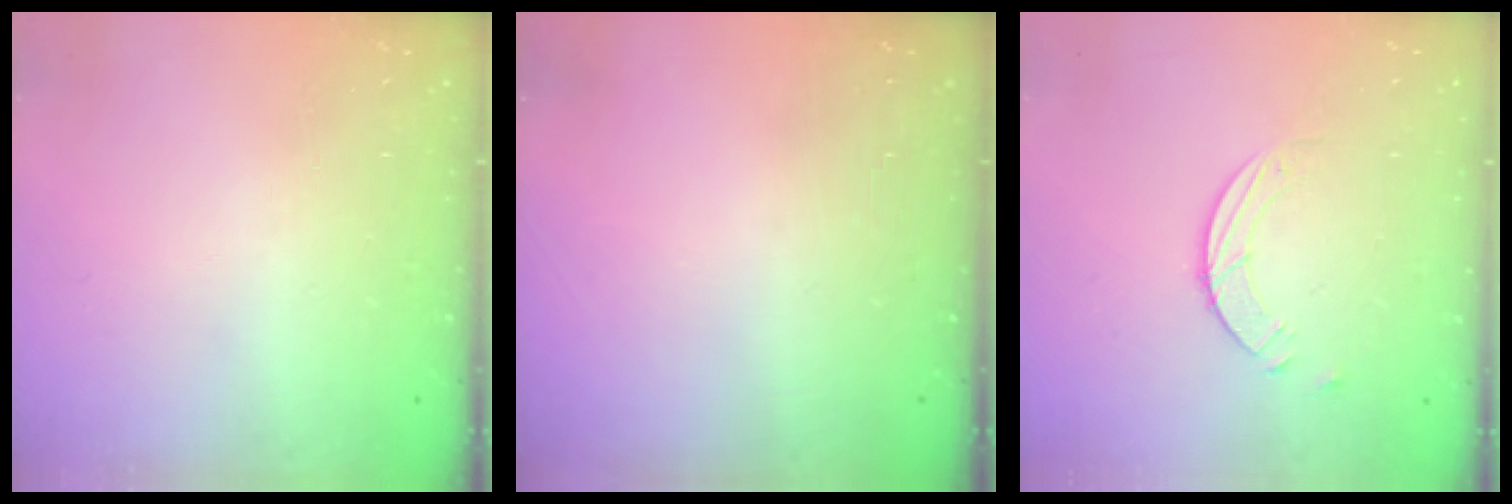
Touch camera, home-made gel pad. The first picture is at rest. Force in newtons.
{"total": 0.0}
{"total": 3.8, "press": 3.7, "slide": 0.4}